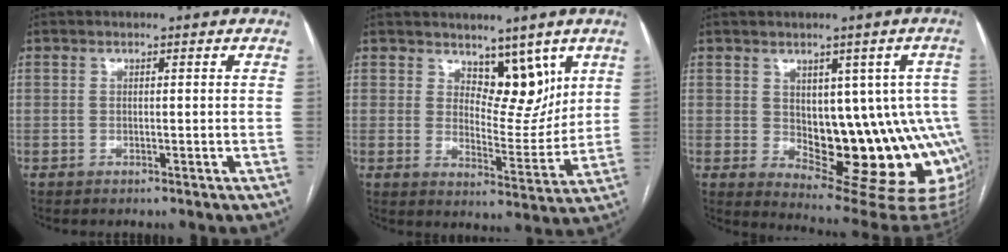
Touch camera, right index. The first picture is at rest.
{"total": 7.5, "force": [4.8, 3.8, 4.4], "torque": [-0.053, -0.007, 0.084]}
{"total": 16.3, "force": [-1.4, 7.6, 14.4], "torque": [-0.119, 0.016, 0.004]}